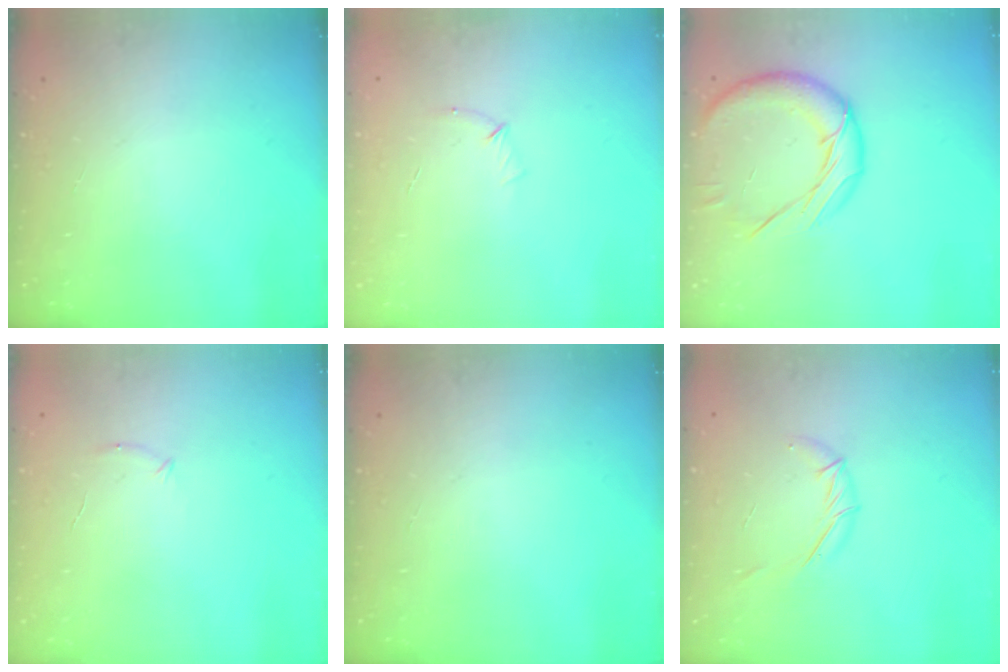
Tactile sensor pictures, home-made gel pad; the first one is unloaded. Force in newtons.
{"total": 4.9, "press": 4.7, "slide": 1.2}
{"total": 14.2, "press": 14.2, "slide": 0.8}
{"total": 4.7, "press": 4.5, "slide": 1.3}
{"total": 0.0}
{"total": 5.8, "press": 5.7, "slide": 1.3}